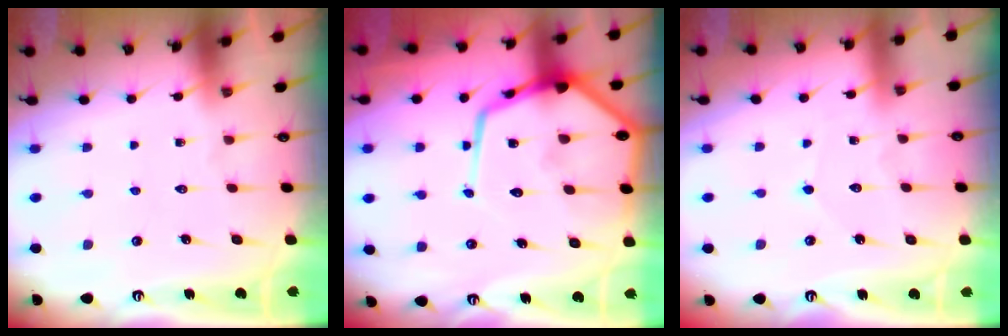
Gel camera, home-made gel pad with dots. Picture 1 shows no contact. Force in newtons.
{"total": 19.0, "press": 18.9, "slide": 1.8}
{"total": 3.6, "press": 3.6, "slide": 0.3}